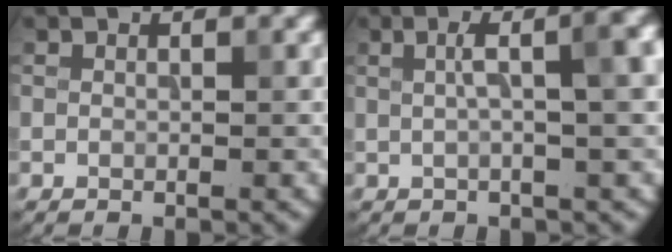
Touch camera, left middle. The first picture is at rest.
{"total": 6.7, "force": [1.5, 2.3, 6.2], "torque": [-0.063, 0.026, 0.017]}